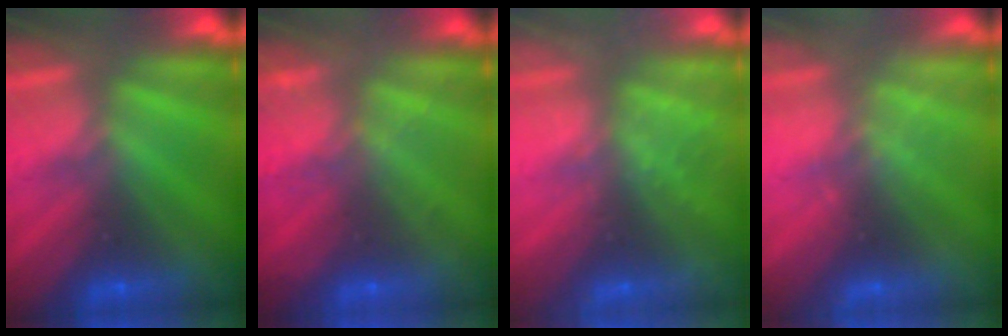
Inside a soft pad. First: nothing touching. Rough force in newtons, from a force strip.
{"total": 2.1}
{"total": 2.4}
{"total": 2.3}